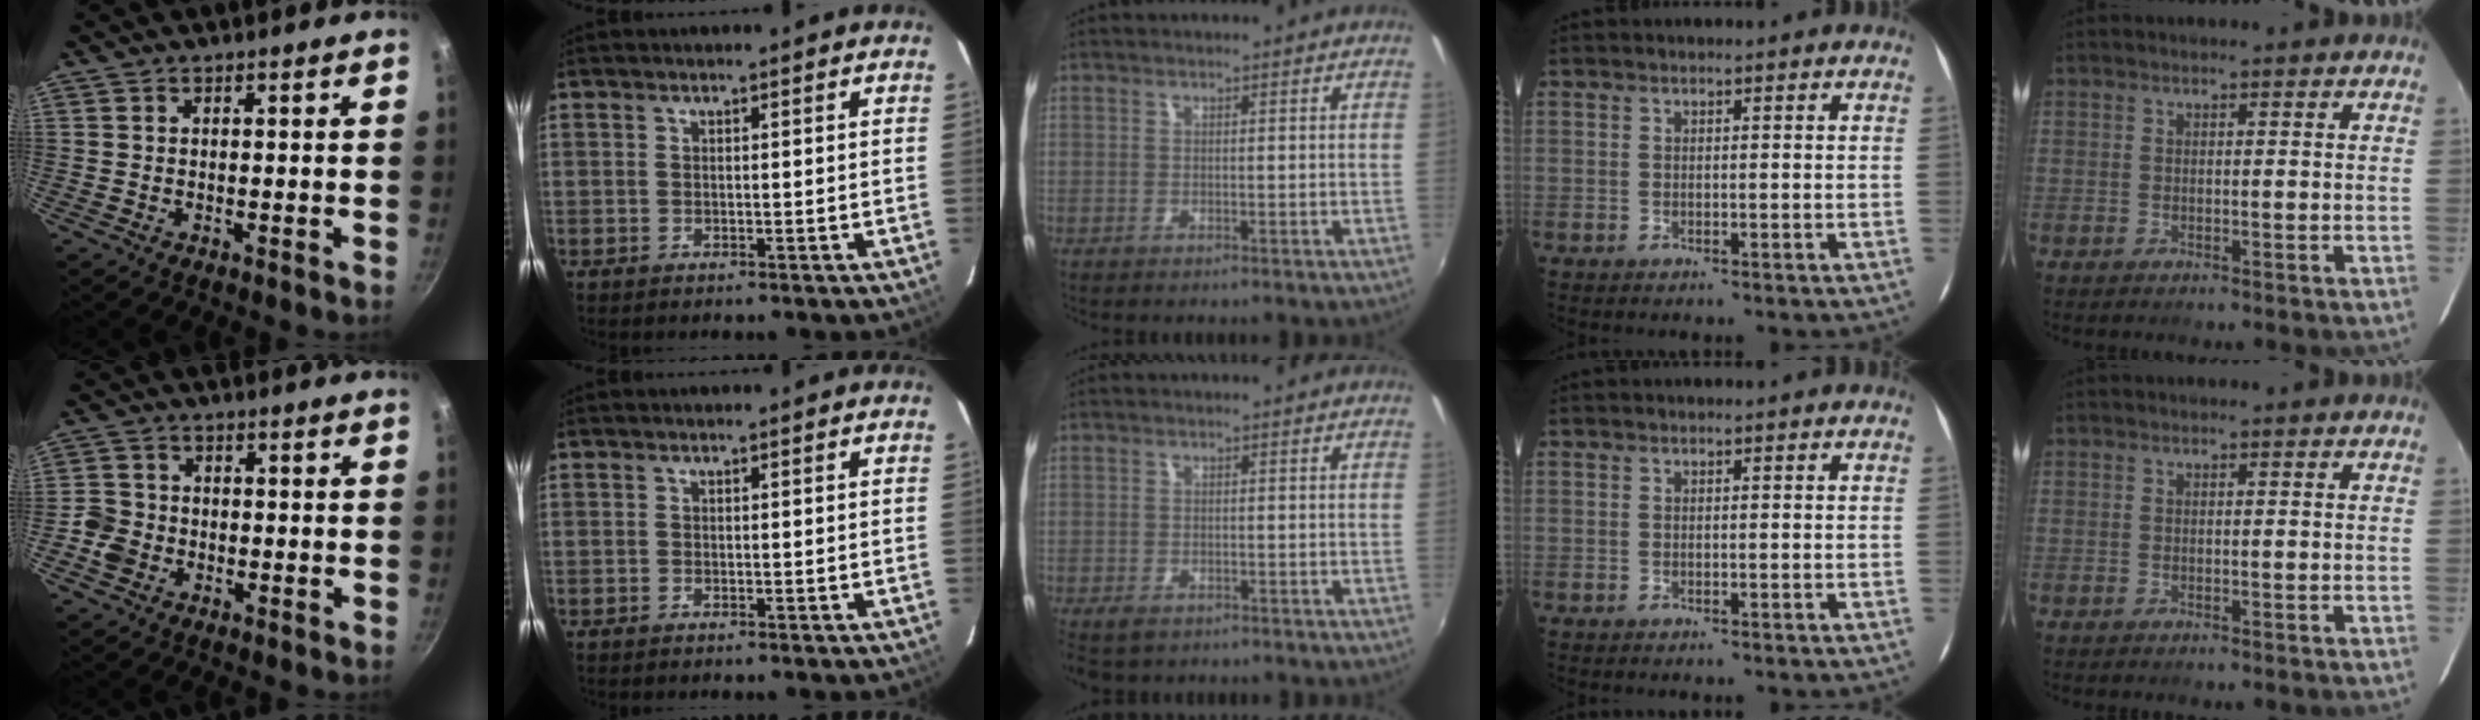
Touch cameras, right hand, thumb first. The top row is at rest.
{"thumb": {"total": 4.8, "force": [-1.9, 4.1, 1.6], "torque": [-0.017, 0.021, -0.043]}, "middle": {"total": 3.2, "force": [-2.2, 1.7, 1.5], "torque": [-0.035, -0.012, -0.036]}}